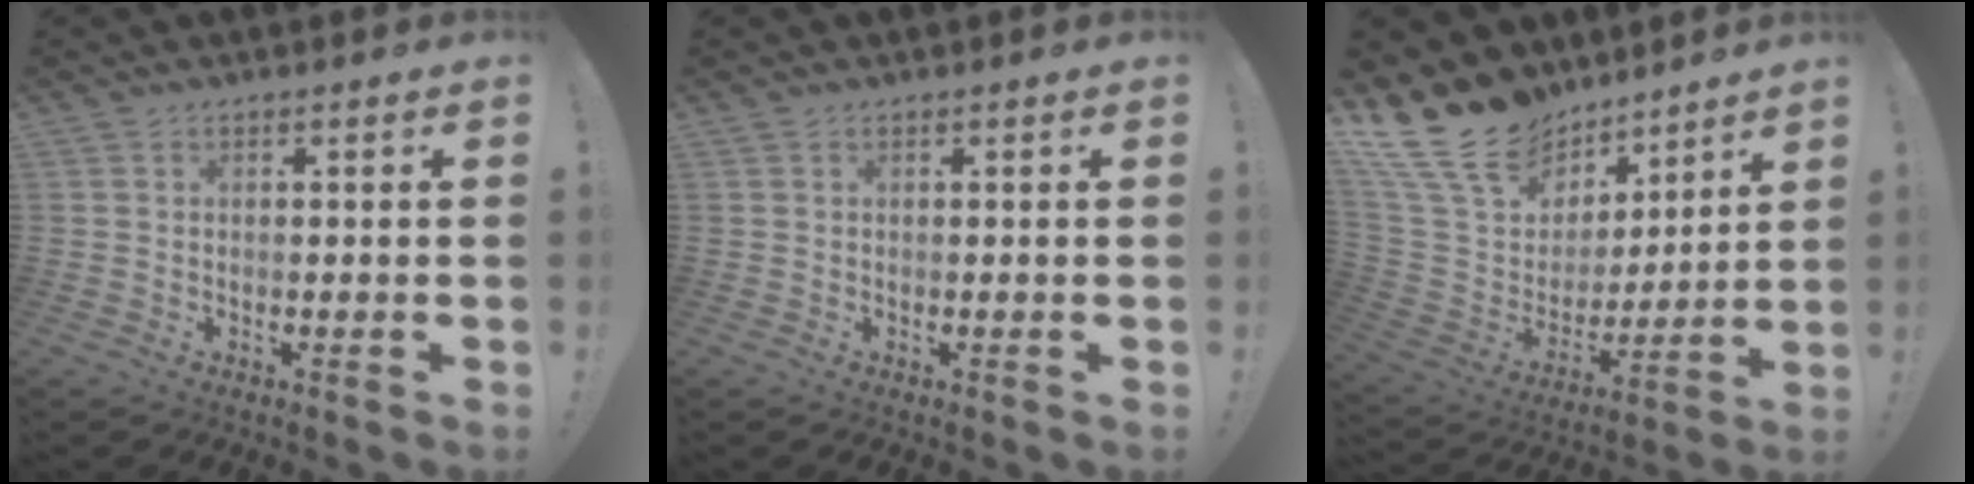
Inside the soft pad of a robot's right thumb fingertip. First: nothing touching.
{"total": 0.0}
{"total": 19.5, "force": [14.0, 11.5, 7.1], "torque": [-0.140, -0.092, 0.280]}